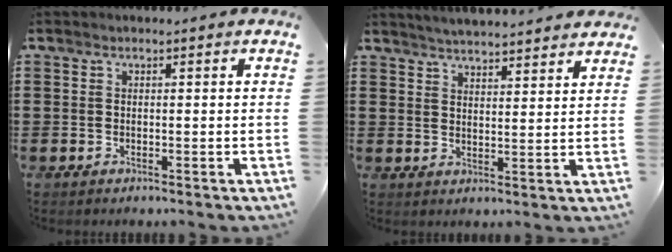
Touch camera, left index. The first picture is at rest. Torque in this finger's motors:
{"motor_torque": [2.14, 0.00, 0.28, 0.09]}